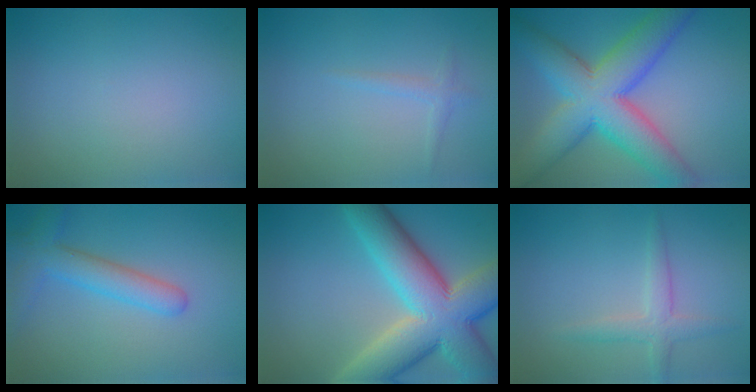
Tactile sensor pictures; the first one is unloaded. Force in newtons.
{"total": 0.6, "press": 0.6, "slide": 0.1}
{"total": 10.7, "press": 10.7, "slide": 0.3}
{"total": 4.0, "press": 4.0, "slide": 0.2}
{"total": 13.1, "press": 13.1, "slide": 0.4}
{"total": 2.1, "press": 2.1, "slide": 0.1}